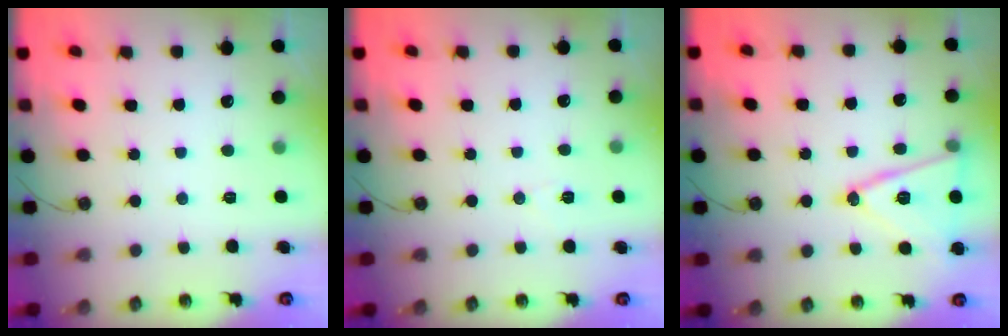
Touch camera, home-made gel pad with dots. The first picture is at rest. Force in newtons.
{"total": 4.8, "press": 4.5, "slide": 1.7}
{"total": 15.7, "press": 15.3, "slide": 3.4}